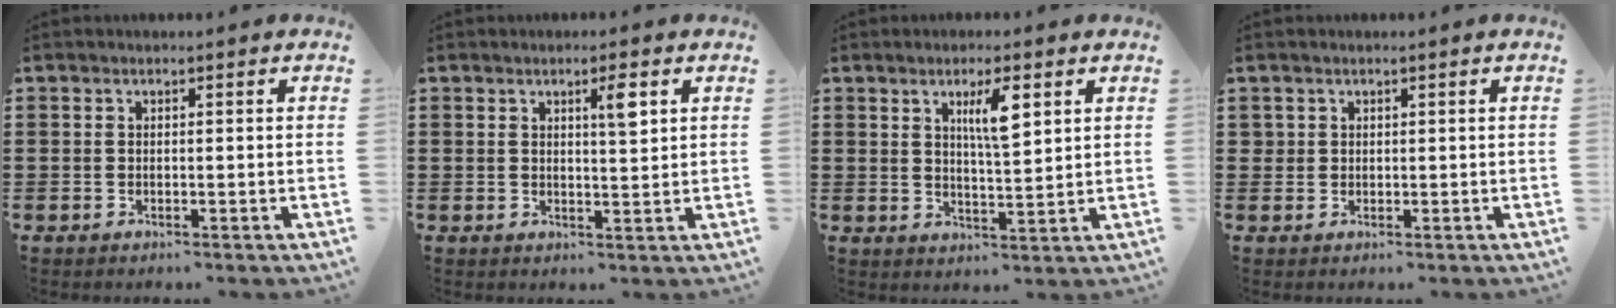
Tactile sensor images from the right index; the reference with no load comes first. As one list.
[{"total": 3.3, "force": [1.5, 0.4, 2.9], "torque": [-0.045, -0.004, 0.019]}, {"total": 5.3, "force": [2.3, 1.2, 4.6], "torque": [-0.082, 0.001, 0.033]}, {"total": 1.0, "force": [0.5, 0.8, 0.1], "torque": [-0.004, 0.001, 0.010]}]